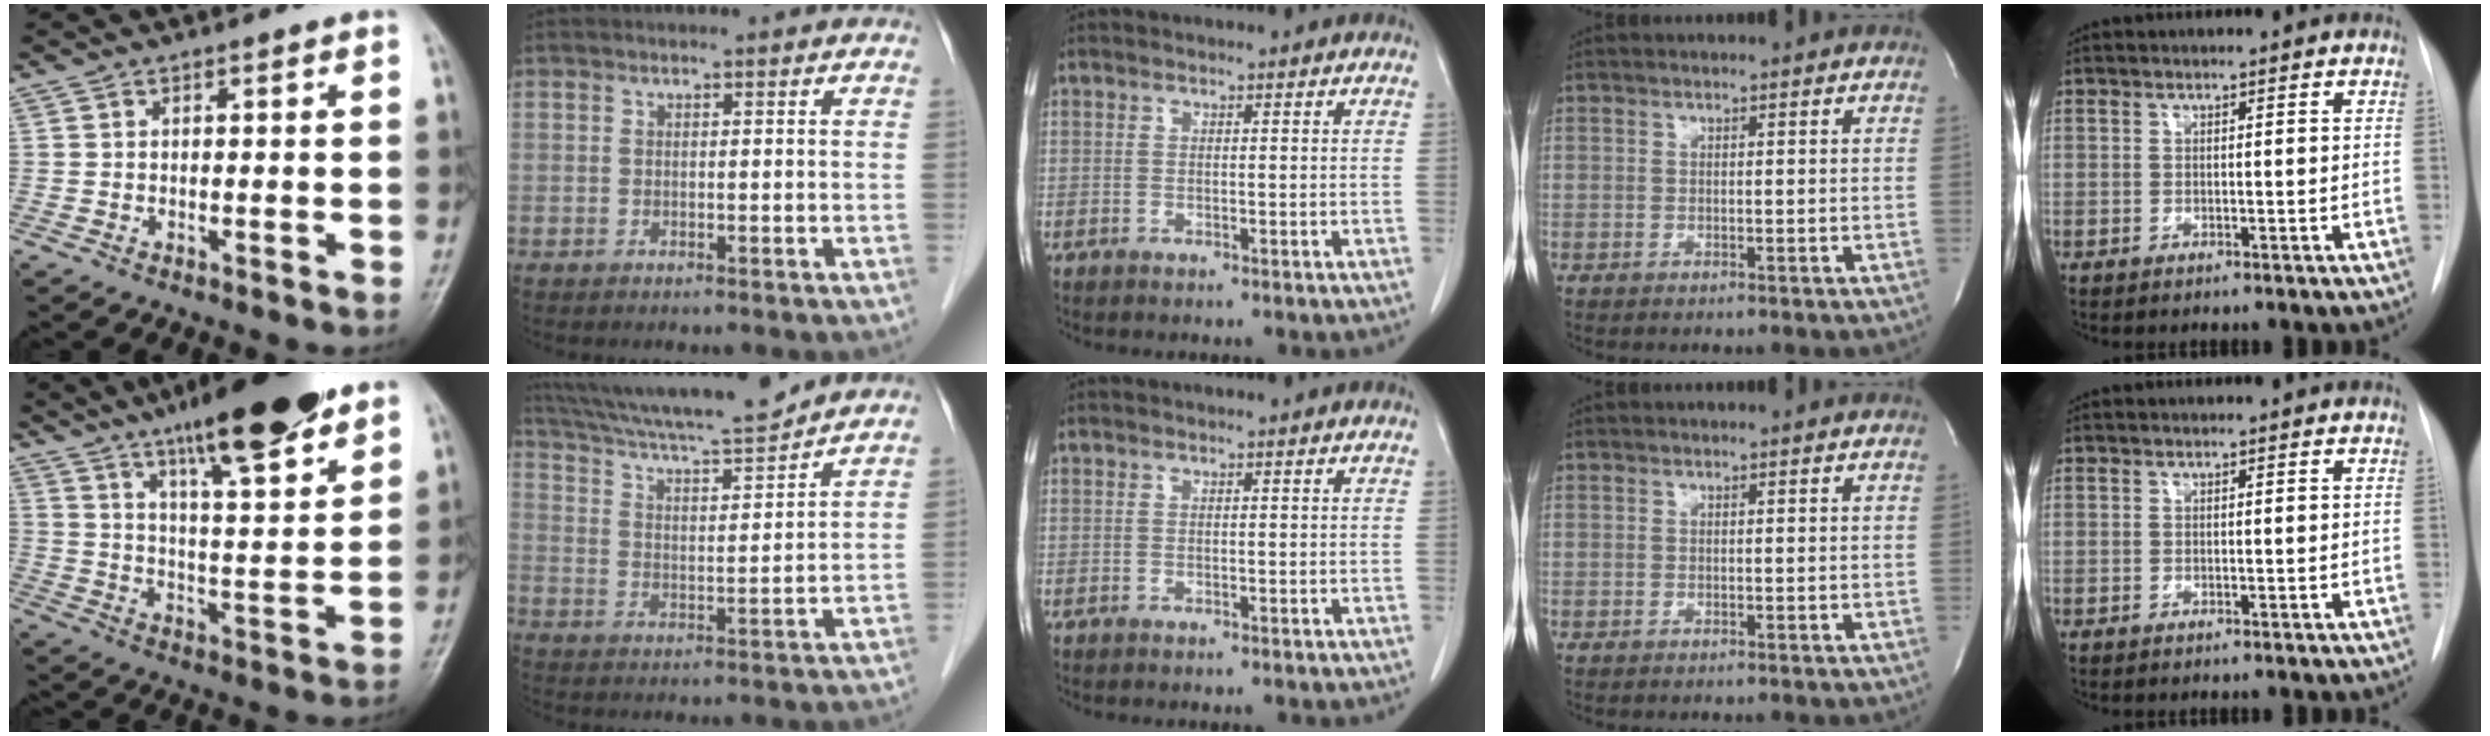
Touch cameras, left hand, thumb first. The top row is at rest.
{"thumb": {"total": 19.4, "force": [13.3, 3.7, 13.6], "torque": [-0.187, -0.057, 0.211]}, "index": {"total": 16.6, "force": [15.3, 0.2, 6.6], "torque": [-0.122, 0.007, 0.247]}}